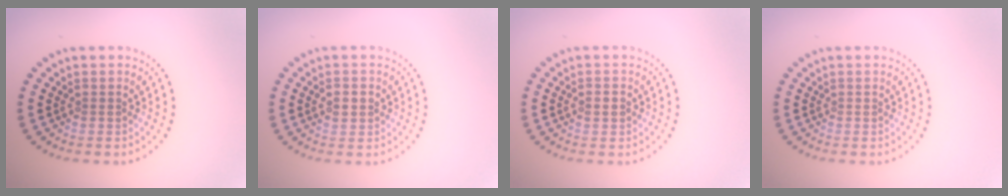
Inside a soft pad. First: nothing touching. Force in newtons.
{"total": 2.2, "press": 2.2, "slide": 0.1}
{"total": 1.1, "press": 1.1, "slide": 0.1}
{"total": 0.0}